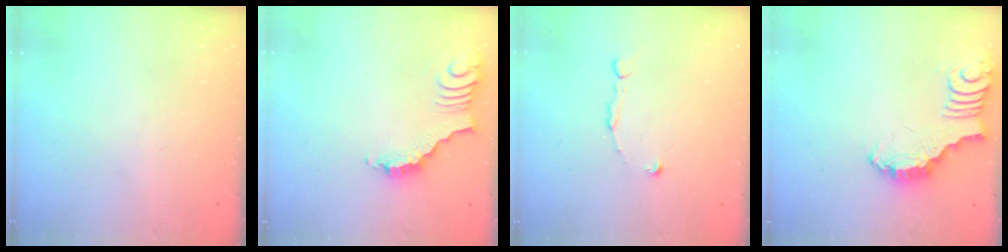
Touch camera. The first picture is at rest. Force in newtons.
{"total": 3.6, "press": 3.6, "slide": 0.5}
{"total": 1.9, "press": 1.9, "slide": 0.2}
{"total": 3.4, "press": 3.4, "slide": 0.4}